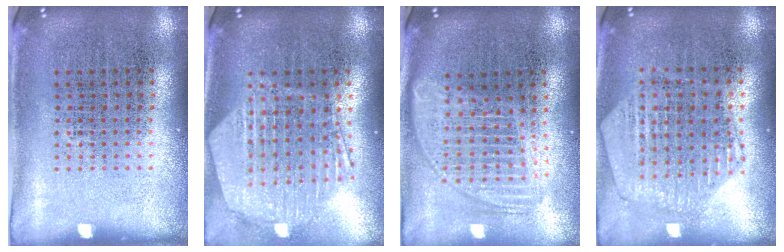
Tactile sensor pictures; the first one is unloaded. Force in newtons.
{"total": 1.4, "press": 1.4, "slide": 0.4}
{"total": 1.8, "press": 1.5, "slide": 1.0}
{"total": 1.1, "press": 1.1, "slide": 0.2}